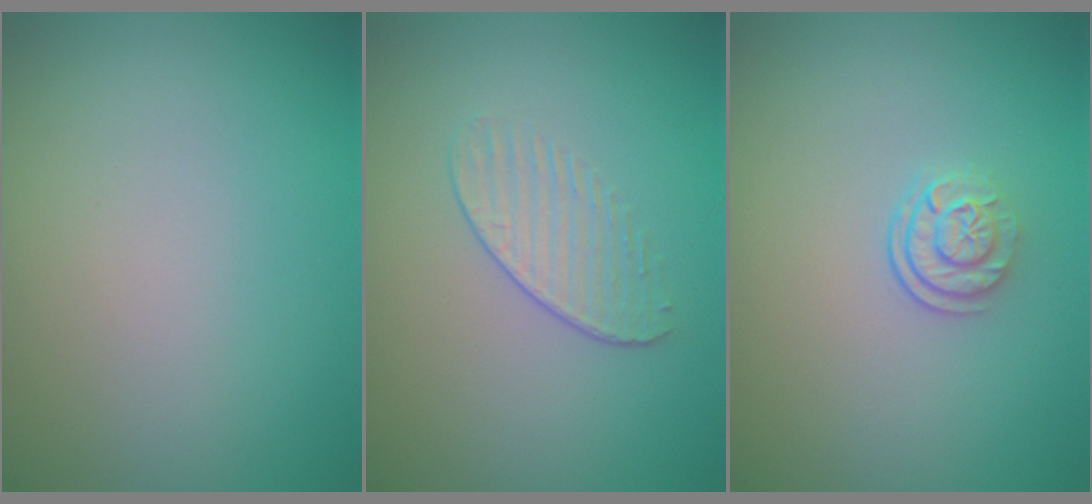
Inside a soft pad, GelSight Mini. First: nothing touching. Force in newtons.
{"total": 1.3, "press": 0.7, "slide": 1.1}
{"total": 2.3, "press": 1.7, "slide": 1.5}